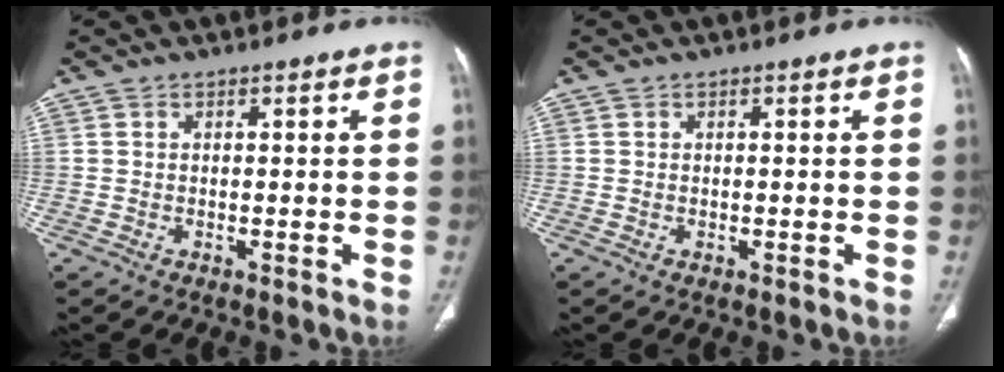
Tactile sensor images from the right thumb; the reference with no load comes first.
{"total": 0.0}